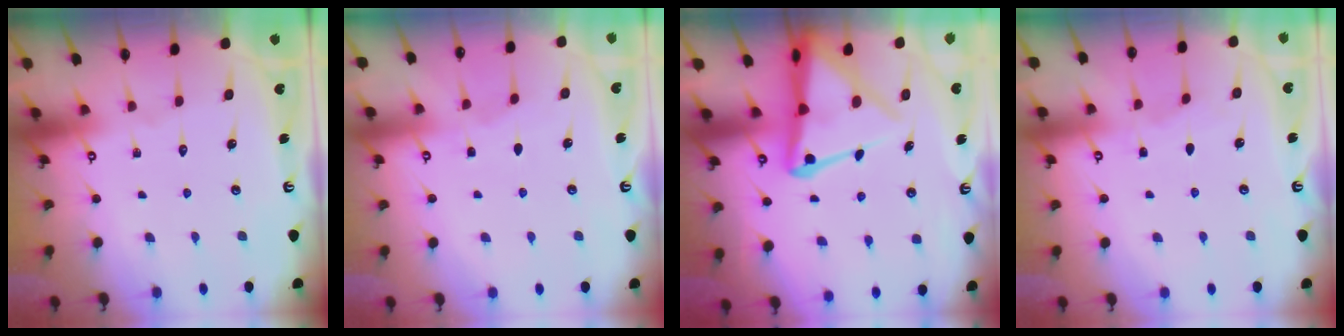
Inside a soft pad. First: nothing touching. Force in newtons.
{"total": 2.9, "press": 2.9, "slide": 0.3}
{"total": 10.3, "press": 10.2, "slide": 0.9}
{"total": 3.0, "press": 2.9, "slide": 0.5}